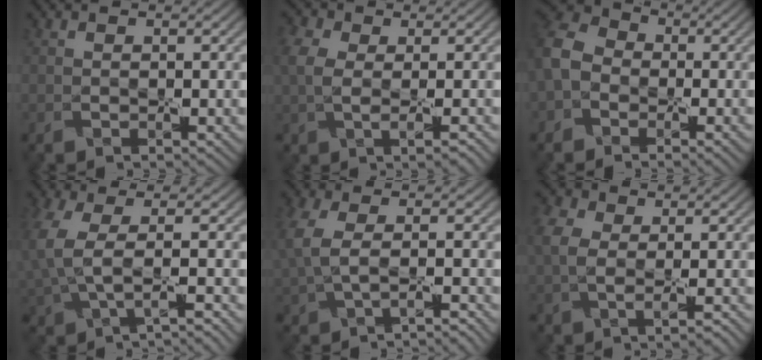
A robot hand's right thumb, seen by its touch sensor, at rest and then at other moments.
{"total": 4.8, "force": [0.2, 2.7, 3.9], "torque": [-0.087, 0.001, 0.008]}
{"total": 7.1, "force": [-1.8, 5.7, 3.9], "torque": [-0.096, 0.002, -0.050]}
{"total": 4.4, "force": [-0.2, 1.3, 4.2], "torque": [-0.109, -0.001, -0.005]}
{"total": 3.5, "force": [-0.3, 1.3, 3.2], "torque": [-0.094, -0.006, -0.004]}
{"total": 5.6, "force": [0.2, 3.4, 4.4], "torque": [-0.095, 0.006, 0.008]}